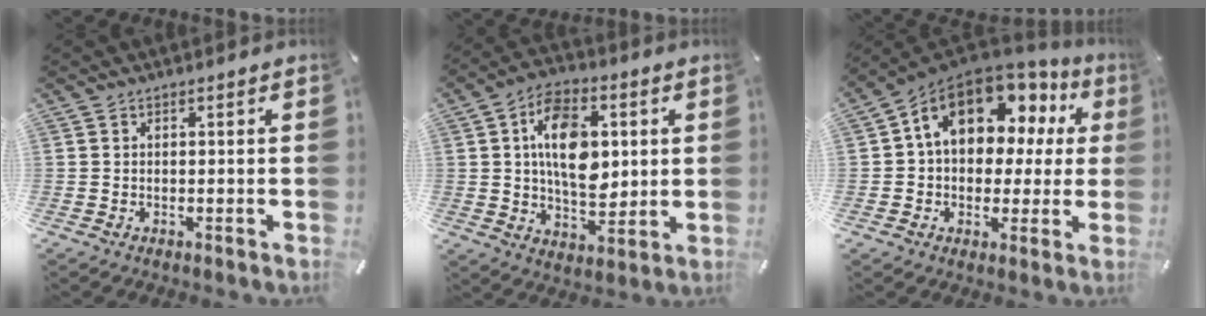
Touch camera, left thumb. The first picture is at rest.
{"total": 14.8, "force": [2.3, 9.6, 10.9], "torque": [-0.182, 0.009, 0.041]}
{"total": 15.1, "force": [6.1, 10.1, 9.4], "torque": [-0.146, -0.033, 0.110]}